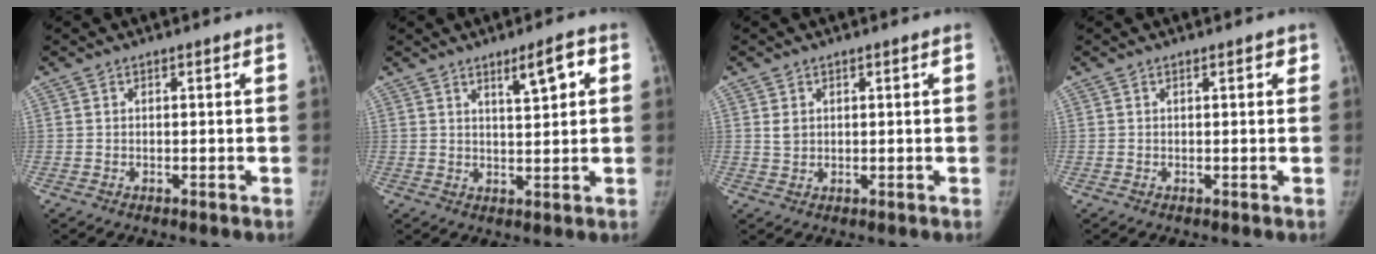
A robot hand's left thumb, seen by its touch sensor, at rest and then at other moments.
{"total": 5.7, "force": [2.6, 1.5, 4.8], "torque": [-0.066, -0.011, 0.043]}
{"total": 2.1, "force": [0.7, 1.7, 1.0], "torque": [-0.011, -0.007, 0.018]}
{"total": 1.4, "force": [0.7, 0.6, 1.0], "torque": [-0.007, 0.000, 0.008]}